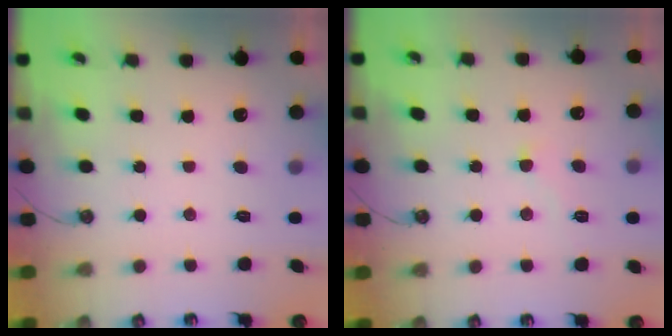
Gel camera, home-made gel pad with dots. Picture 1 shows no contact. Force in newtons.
{"total": 2.5, "press": 2.4, "slide": 0.7}